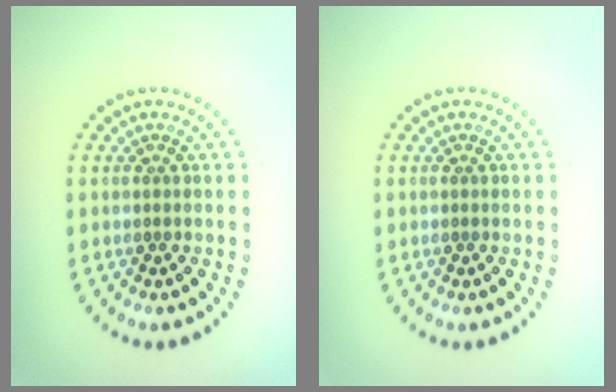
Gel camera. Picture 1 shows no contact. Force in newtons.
{"total": 0.0}